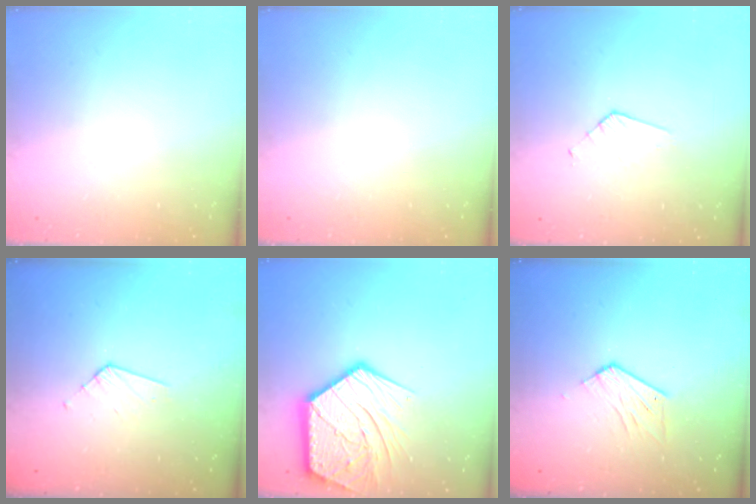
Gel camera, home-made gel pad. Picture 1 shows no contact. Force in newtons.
{"total": 0.0}
{"total": 3.6, "press": 3.6, "slide": 0.3}
{"total": 3.1, "press": 3.1, "slide": 0.3}
{"total": 20.1, "press": 20.0, "slide": 1.9}
{"total": 6.3, "press": 6.3, "slide": 0.7}